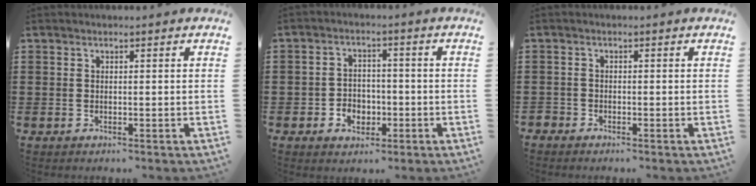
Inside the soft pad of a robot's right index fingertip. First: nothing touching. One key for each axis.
{"total": 3.4, "fx": -1.4, "fy": 2.8, "fz": 1.3, "tx": -0.023, "ty": 0.004, "tz": -0.033}
{"total": 0.9, "fx": -0.8, "fy": 0.4, "fz": 0.0, "tx": -0.002, "ty": 0.003, "tz": -0.019}